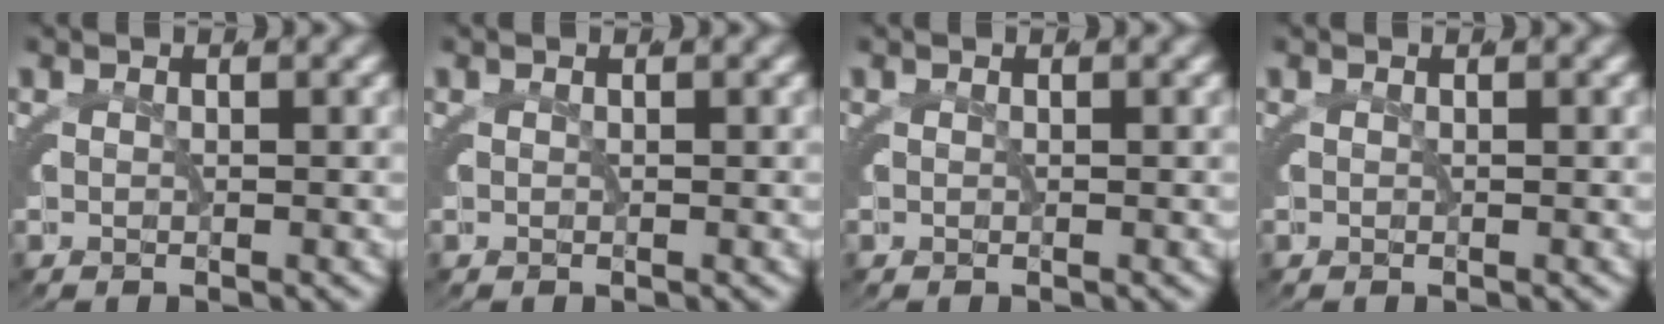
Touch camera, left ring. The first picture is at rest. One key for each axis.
{"total": 0.0}
{"total": 0.0}
{"total": 0.0}